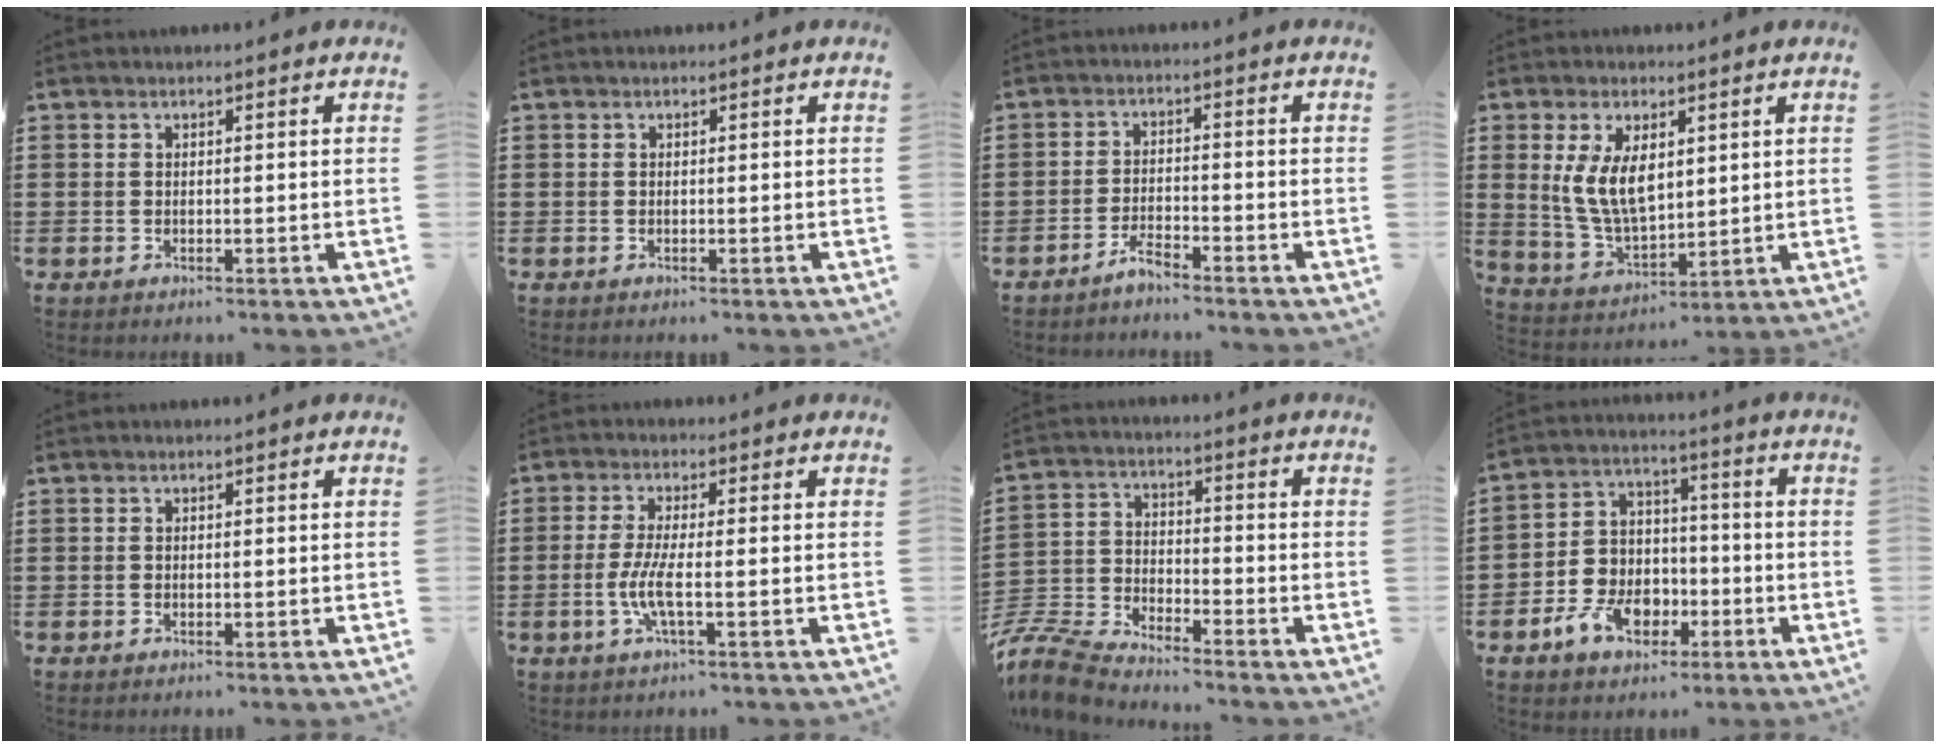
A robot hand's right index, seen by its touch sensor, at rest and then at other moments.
{"total": 0.0}
{"total": 2.9, "force": [-2.8, 0.2, 0.8], "torque": [-0.017, 0.007, -0.055]}
{"total": 8.3, "force": [2.1, 4.5, 6.7], "torque": [-0.150, 0.007, 0.037]}
{"total": 0.0}
{"total": 5.2, "force": [-1.4, 0.7, 4.9], "torque": [-0.115, -0.013, -0.035]}
{"total": 8.0, "force": [-7.8, 0.9, 1.6], "torque": [-0.064, -0.001, -0.164]}
{"total": 7.7, "force": [-3.3, 6.1, 3.4], "torque": [-0.092, 0.023, -0.063]}